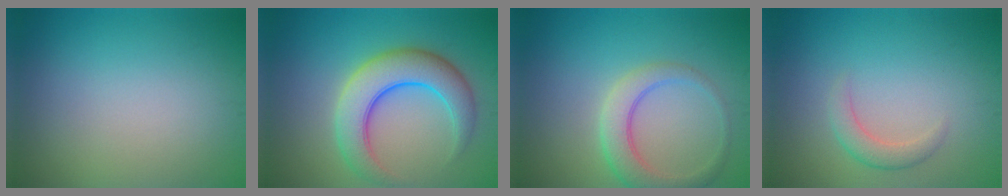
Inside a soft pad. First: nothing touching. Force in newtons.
{"total": 7.0, "press": 7.0, "slide": 0.2}
{"total": 4.0, "press": 4.0, "slide": 0.3}
{"total": 2.0, "press": 1.9, "slide": 0.2}